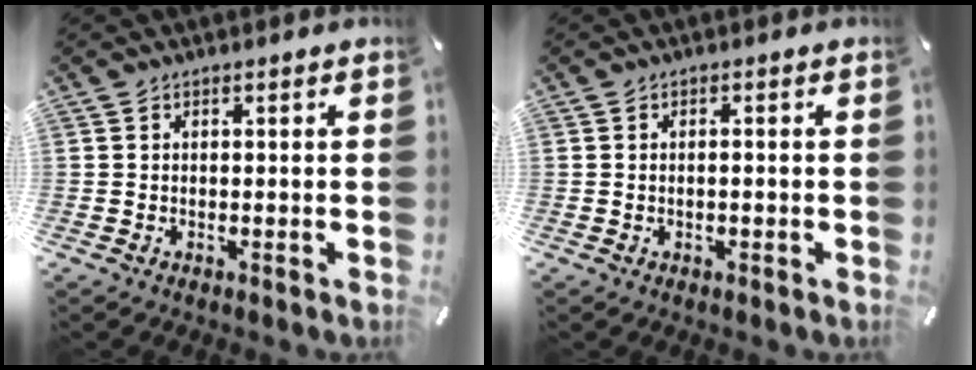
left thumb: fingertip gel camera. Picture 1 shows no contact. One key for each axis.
{"total": 1.0, "fx": -0.2, "fy": 0.4, "fz": 0.9, "tx": -0.017, "ty": 0.001, "tz": -0.005}